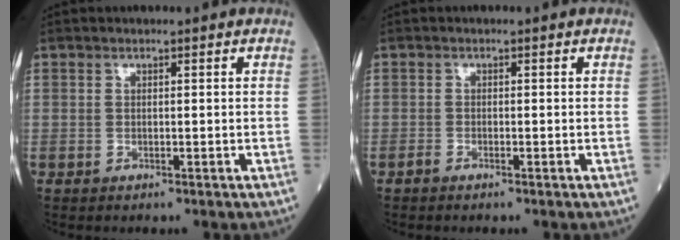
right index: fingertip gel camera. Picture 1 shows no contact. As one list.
[{"total": 0.9, "force": [-0.7, 0.0, 0.6], "torque": [-0.016, -0.002, -0.010]}]